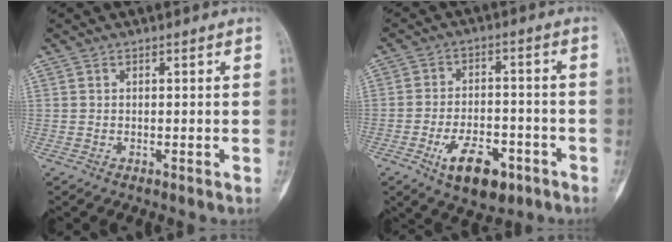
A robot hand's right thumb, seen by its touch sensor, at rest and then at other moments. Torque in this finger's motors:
{"motor_torque": [0.13, 0.35, 0.28, 0.04, -0.02]}